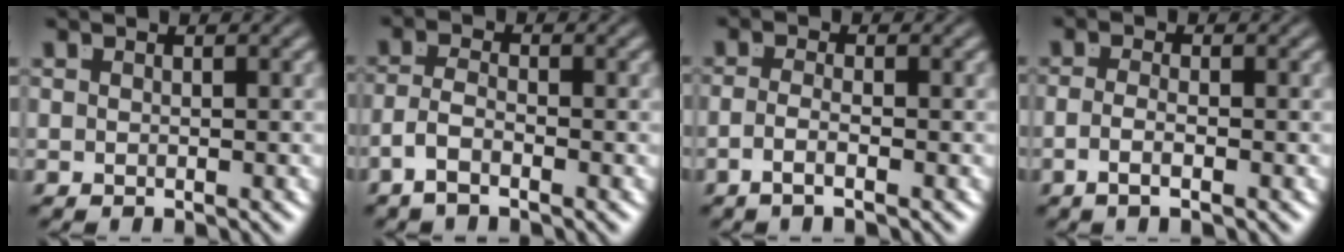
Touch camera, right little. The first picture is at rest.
{"total": 2.8, "force": [-1.6, 1.3, 1.8], "torque": [-0.046, -0.016, -0.024]}
{"total": 2.2, "force": [-1.5, -0.4, 1.7], "torque": [-0.038, -0.015, -0.018]}
{"total": 2.2, "force": [-1.3, -0.3, 1.7], "torque": [-0.038, -0.012, -0.017]}